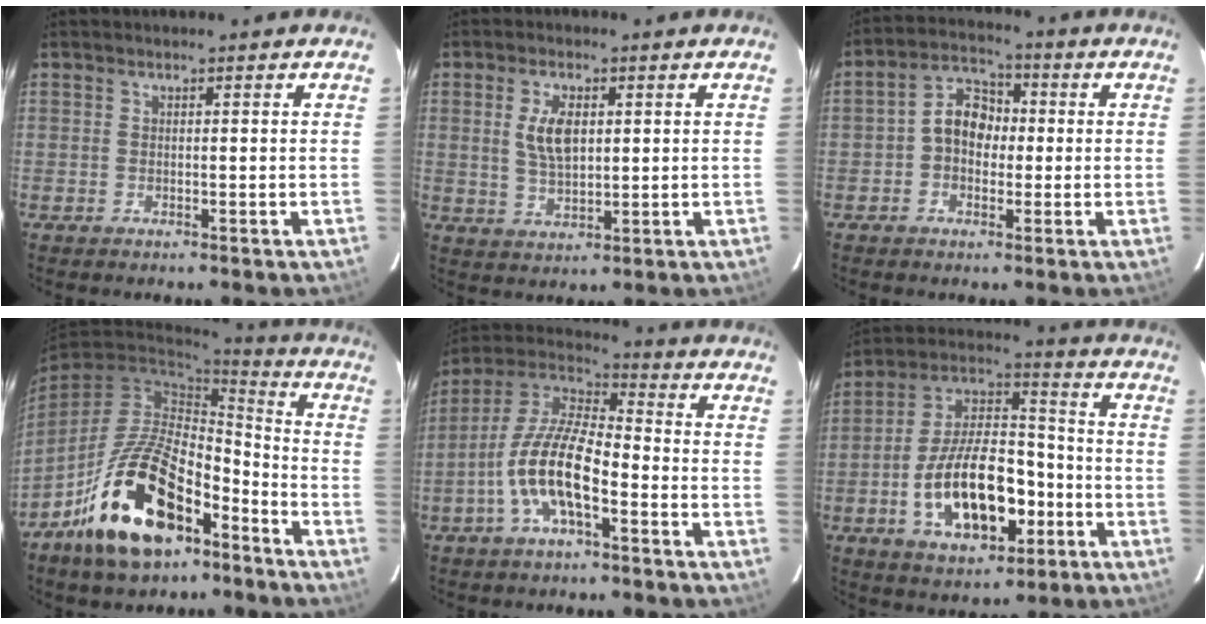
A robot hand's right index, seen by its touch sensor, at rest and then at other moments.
{"total": 6.3, "force": [1.4, 3.3, 5.3], "torque": [-0.100, 0.003, 0.031]}
{"total": 6.7, "force": [-0.5, 5.2, 4.2], "torque": [-0.080, 0.029, -0.013]}
{"total": 19.3, "force": [-11.2, 9.2, 12.8], "torque": [-0.241, 0.011, -0.185]}
{"total": 13.1, "force": [-5.1, 4.4, 11.2], "torque": [-0.230, 0.002, -0.101]}
{"total": 18.6, "force": [-6.1, 9.4, 14.8], "torque": [-0.283, 0.015, -0.090]}